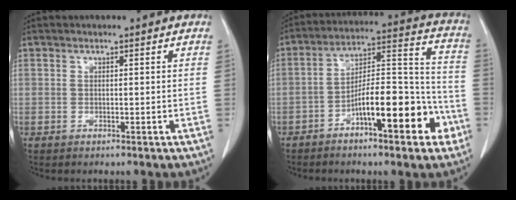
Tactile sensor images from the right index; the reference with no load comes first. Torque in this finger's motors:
{"motor_torque": [0.61, -0.42, 0.54, 0.10]}